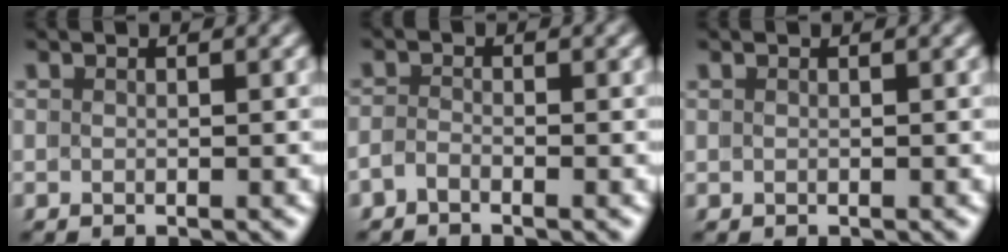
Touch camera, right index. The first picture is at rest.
{"total": 1.9, "force": [-1.8, -0.2, -0.4], "torque": [0.006, -0.001, -0.036]}
{"total": 0.0}